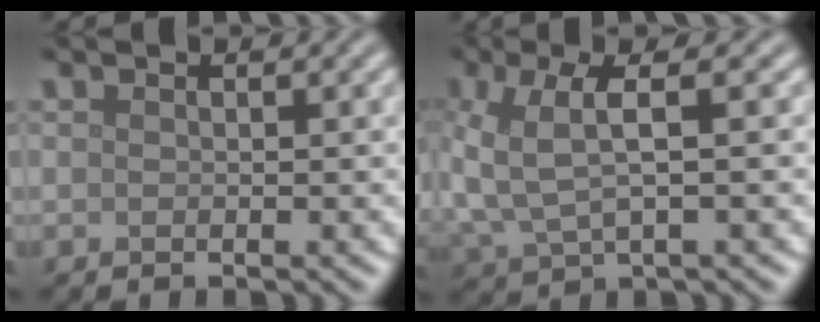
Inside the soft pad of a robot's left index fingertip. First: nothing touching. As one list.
[{"total": 5.1, "force": [0.6, 1.9, 4.7], "torque": [-0.122, 0.001, 0.014]}]